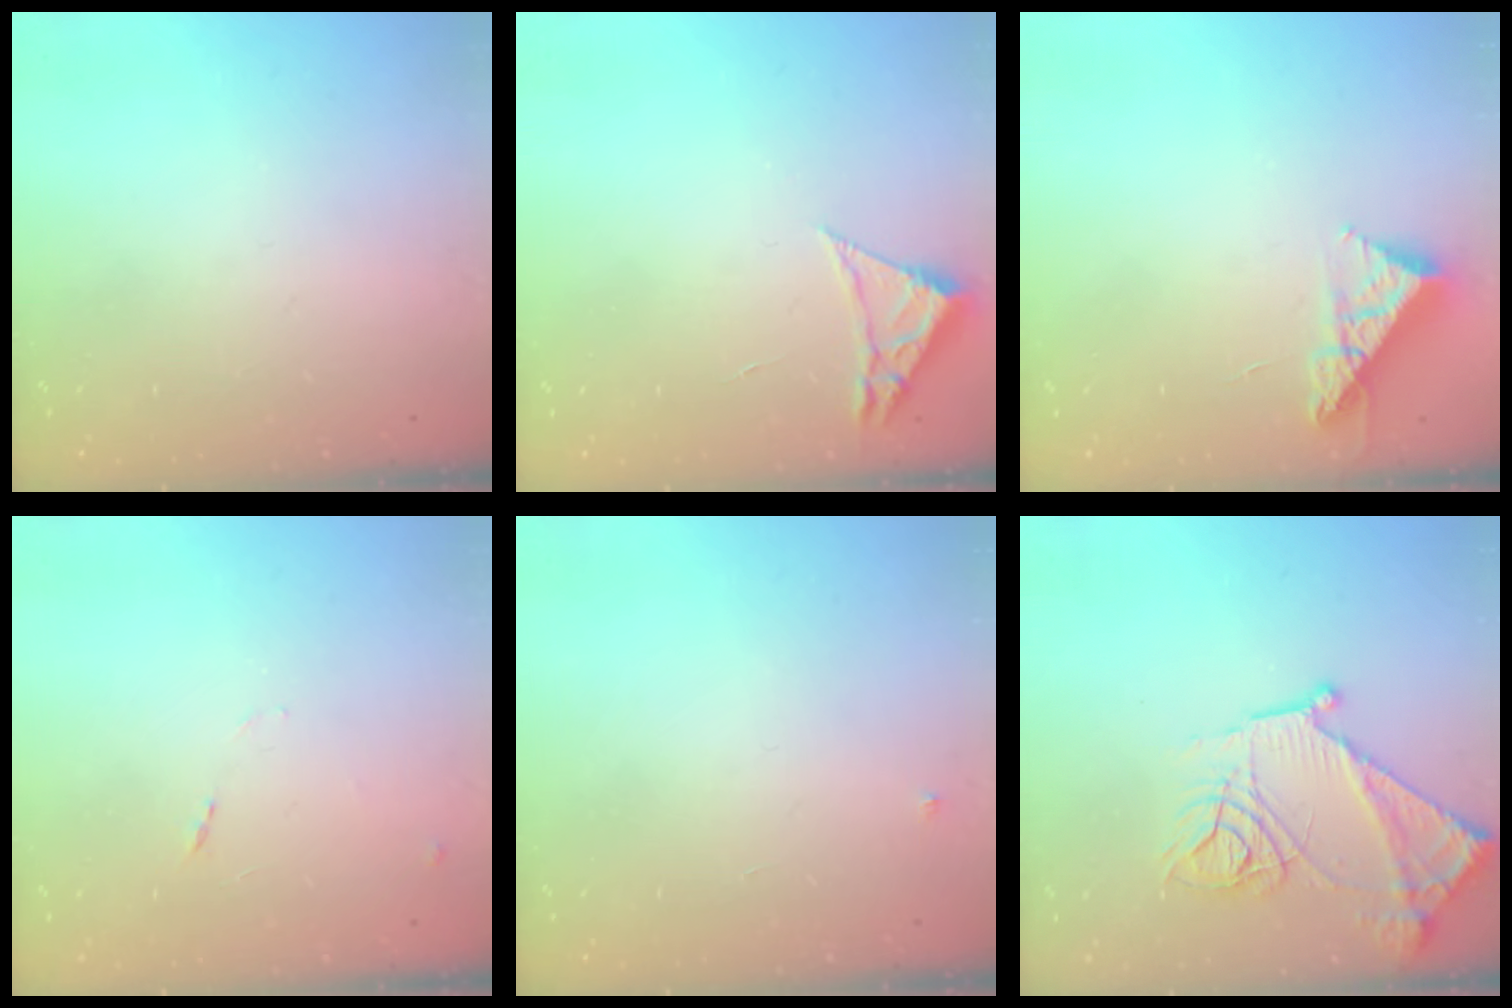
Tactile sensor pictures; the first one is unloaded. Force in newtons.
{"total": 2.3, "press": 2.3, "slide": 0.4}
{"total": 8.9, "press": 8.9, "slide": 0.3}
{"total": 7.6, "press": 7.6, "slide": 0.9}
{"total": 2.7, "press": 2.7, "slide": 0.4}
{"total": 15.5, "press": 15.4, "slide": 1.4}